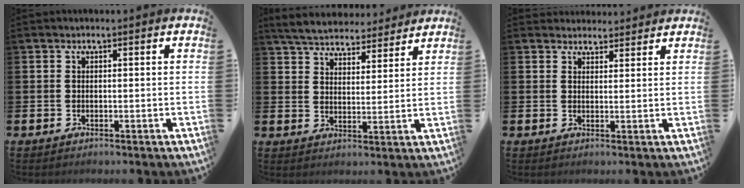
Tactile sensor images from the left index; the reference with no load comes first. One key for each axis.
{"total": 5.3, "fx": 5.2, "fy": 1.0, "fz": 0.7, "tx": -0.044, "ty": -0.027, "tz": 0.093}
{"total": 2.5, "fx": 2.3, "fy": 0.8, "fz": -0.3, "tx": 0.007, "ty": -0.012, "tz": 0.042}